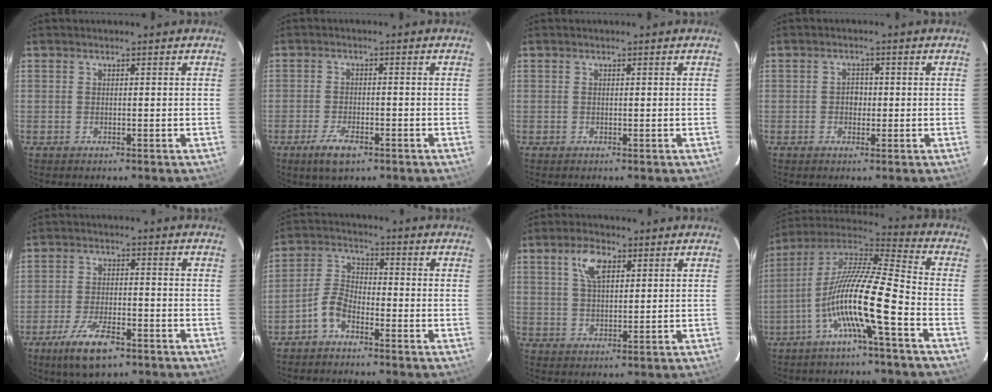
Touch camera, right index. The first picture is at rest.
{"total": 5.2, "force": [-3.2, 2.0, 3.5], "torque": [-0.085, -0.008, -0.058]}
{"total": 0.0}
{"total": 2.0, "force": [-0.4, 1.7, 0.9], "torque": [-0.014, 0.007, -0.008]}
{"total": 9.7, "force": [-6.1, 3.3, 6.8], "torque": [-0.153, -0.016, -0.108]}
{"total": 5.2, "force": [-3.5, 2.4, 2.9], "torque": [-0.070, 0.017, -0.075]}
{"total": 6.0, "force": [2.7, 2.8, 4.6], "torque": [-0.085, 0.012, 0.051]}
{"total": 15.8, "force": [-6.5, 0.9, 14.4], "torque": [-0.262, -0.008, -0.130]}